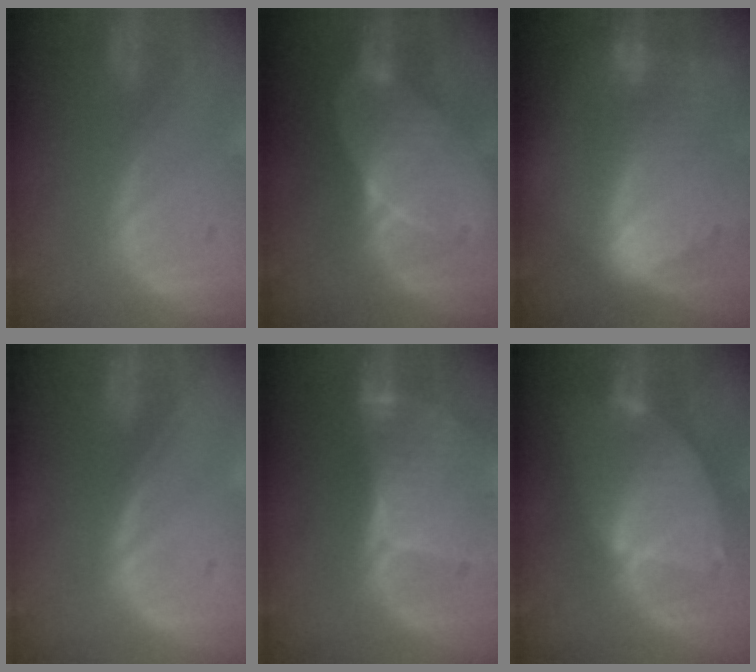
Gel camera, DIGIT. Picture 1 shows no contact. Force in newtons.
{"total": 7.1, "press": 6.5, "slide": 2.8}
{"total": 9.3, "press": 8.1, "slide": 4.4}
{"total": 0.0}
{"total": 8.6, "press": 7.7, "slide": 3.8}
{"total": 8.4, "press": 7.4, "slide": 4.1}